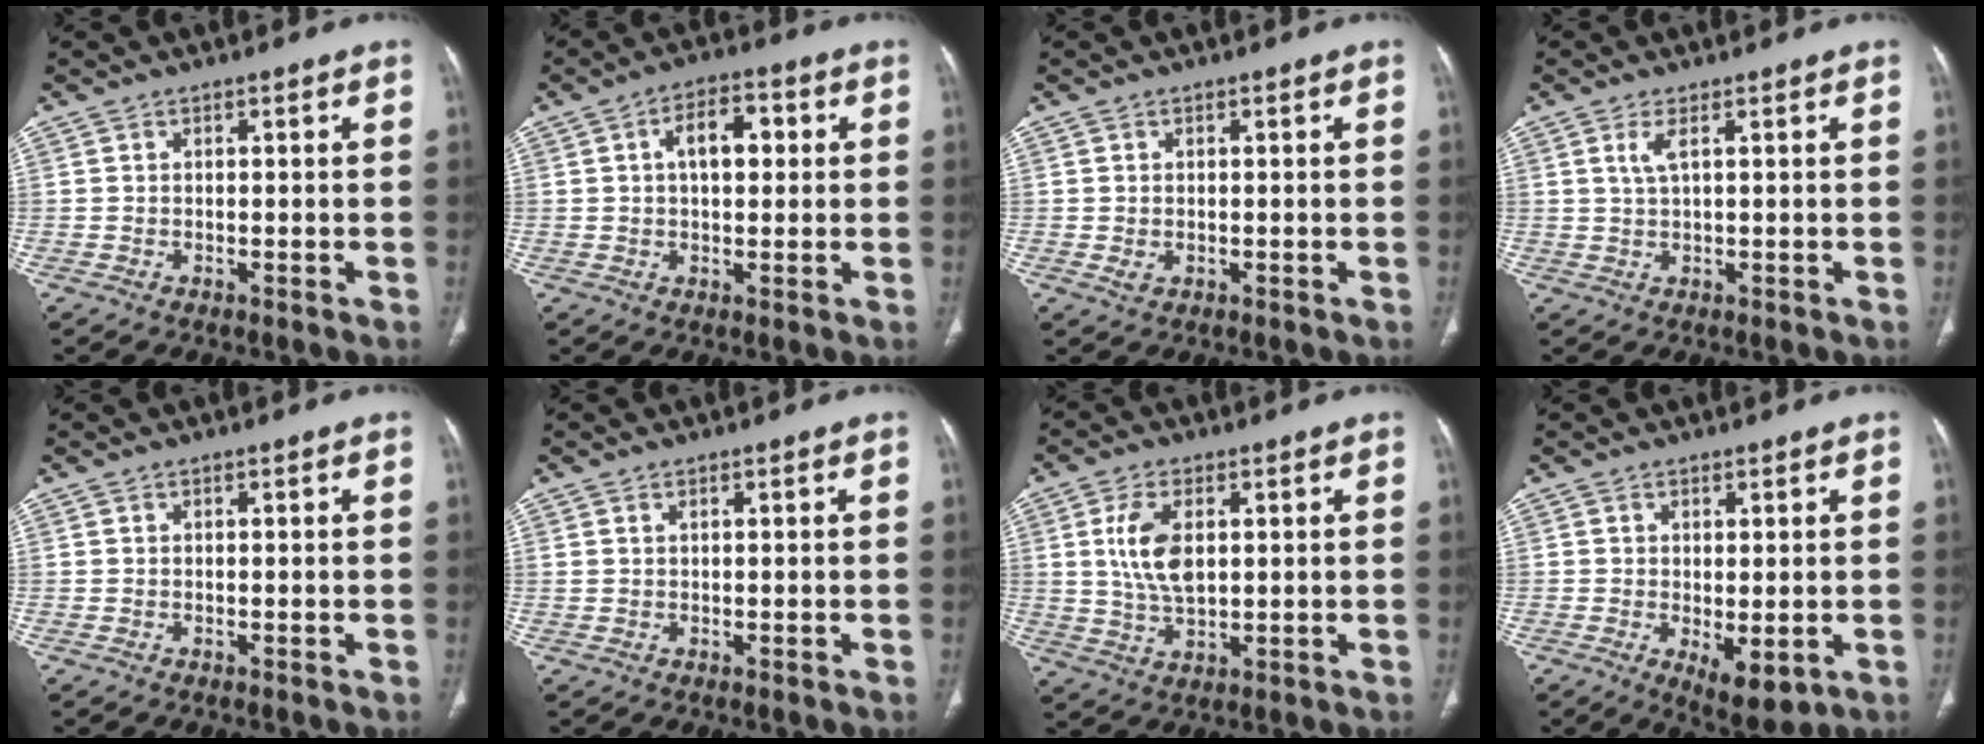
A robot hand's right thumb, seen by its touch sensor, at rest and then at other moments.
{"total": 7.5, "force": [1.5, 4.1, 6.1], "torque": [-0.085, 0.014, 0.021]}
{"total": 1.5, "force": [-0.2, 1.1, 1.1], "torque": [-0.024, 0.000, 0.001]}
{"total": 2.5, "force": [1.0, 0.6, 2.2], "torque": [-0.059, 0.001, 0.027]}
{"total": 0.0}
{"total": 0.6, "force": [0.4, 0.2, 0.4], "torque": [-0.009, 0.004, 0.009]}
{"total": 8.7, "force": [1.8, 4.7, 7.1], "torque": [-0.140, -0.008, 0.040]}
{"total": 6.5, "force": [-1.6, 2.8, 5.6], "torque": [-0.081, -0.018, -0.012]}